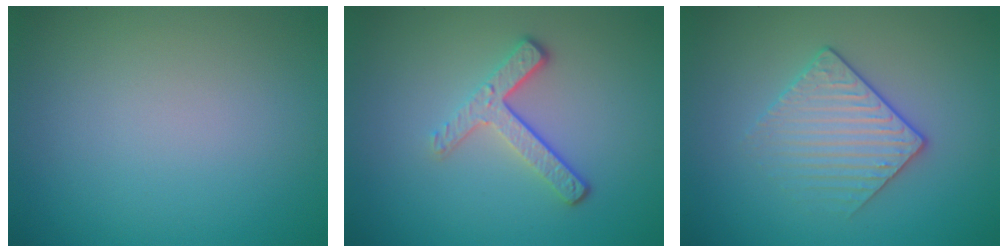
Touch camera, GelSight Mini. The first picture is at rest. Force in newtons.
{"total": 3.4, "press": 2.5, "slide": 2.3}
{"total": 2.9, "press": 2.6, "slide": 1.2}